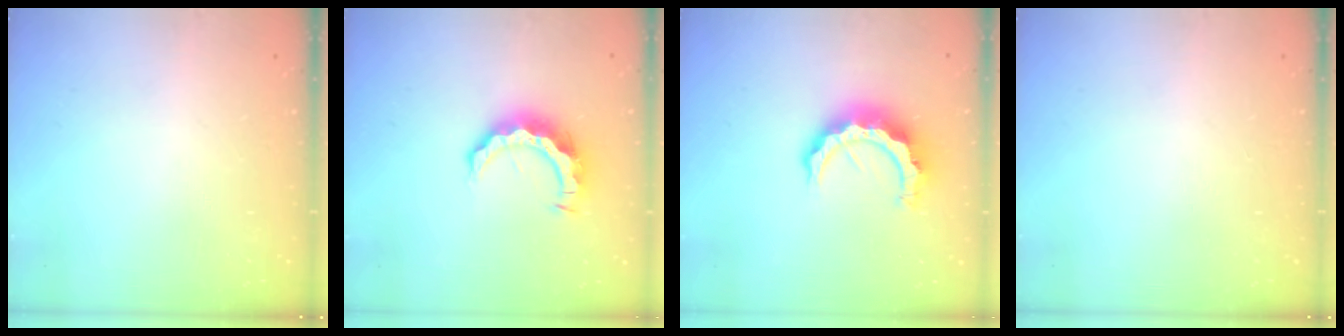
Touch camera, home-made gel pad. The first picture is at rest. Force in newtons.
{"total": 9.2, "press": 9.1, "slide": 1.0}
{"total": 11.3, "press": 11.3, "slide": 1.0}
{"total": 0.0}